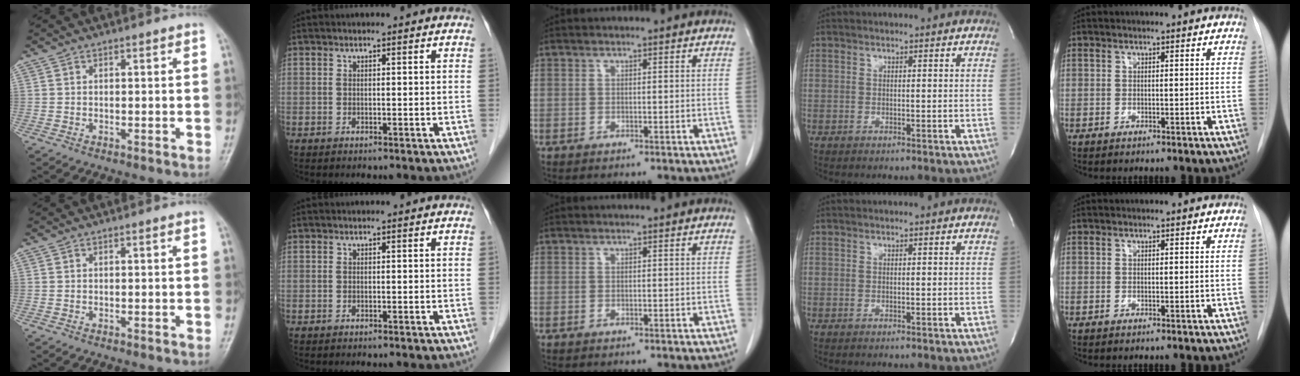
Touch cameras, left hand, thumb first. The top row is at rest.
{}